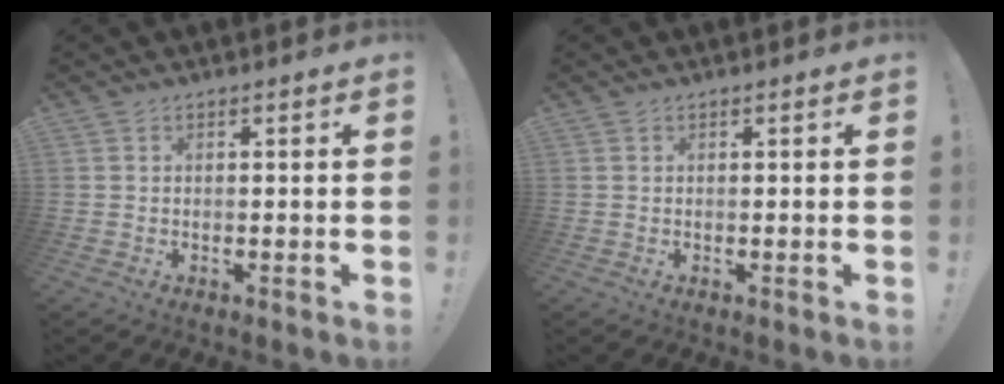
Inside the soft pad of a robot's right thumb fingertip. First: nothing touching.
{"total": 0.0}